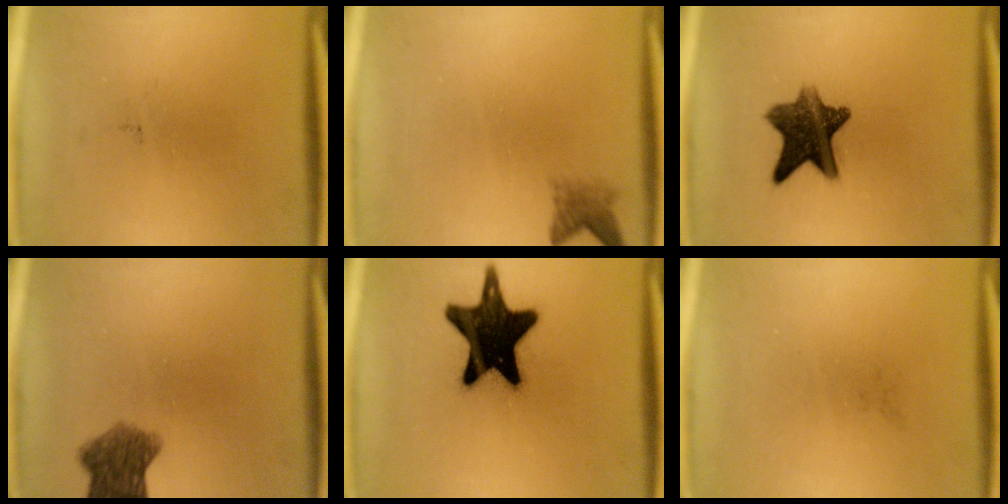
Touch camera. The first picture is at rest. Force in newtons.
{"total": 2.2}
{"total": 10.2}
{"total": 6.7}
{"total": 20.1}
{"total": 0.0}